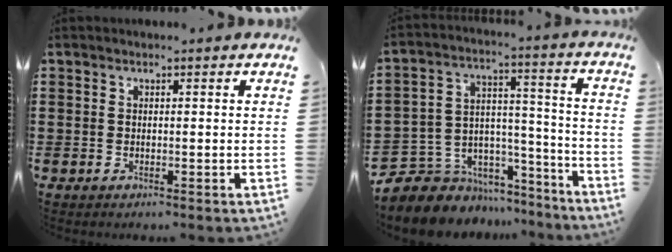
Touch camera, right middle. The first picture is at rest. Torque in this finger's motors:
{"motor_torque": [0.41, -0.05, 0.19, 0.08]}